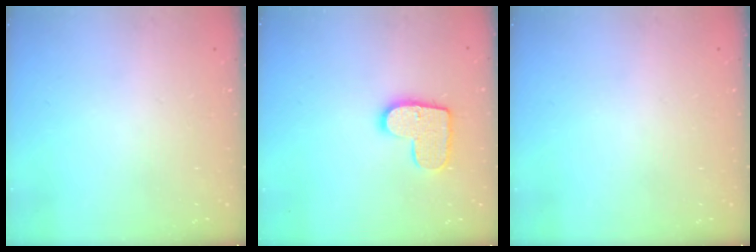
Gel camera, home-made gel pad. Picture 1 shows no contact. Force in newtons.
{"total": 11.8, "press": 11.7, "slide": 0.6}
{"total": 0.0}